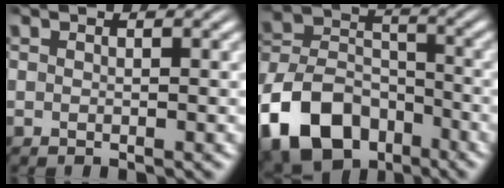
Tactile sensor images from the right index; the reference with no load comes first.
{"total": 11.2, "force": [-5.3, 8.3, 5.4], "torque": [-0.114, -0.047, -0.077]}